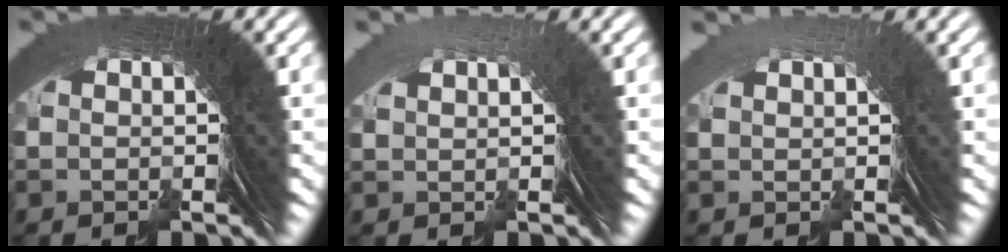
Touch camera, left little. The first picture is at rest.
{"total": 1.6, "force": [0.3, -1.1, -1.1], "torque": [0.031, 0.006, 0.012]}
{"total": 1.4, "force": [0.4, -1.0, -0.9], "torque": [0.028, 0.007, 0.009]}